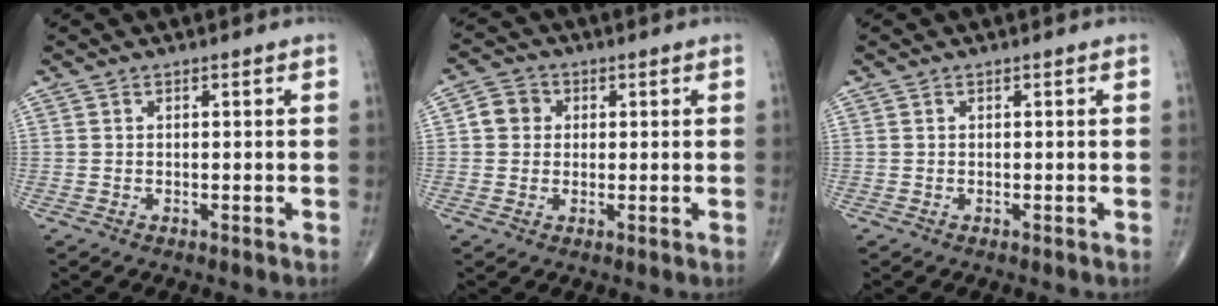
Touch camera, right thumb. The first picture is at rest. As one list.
[{"total": 4.5, "force": [0.7, 4.1, 1.7], "torque": [-0.014, 0.007, 0.003]}, {"total": 0.0}]